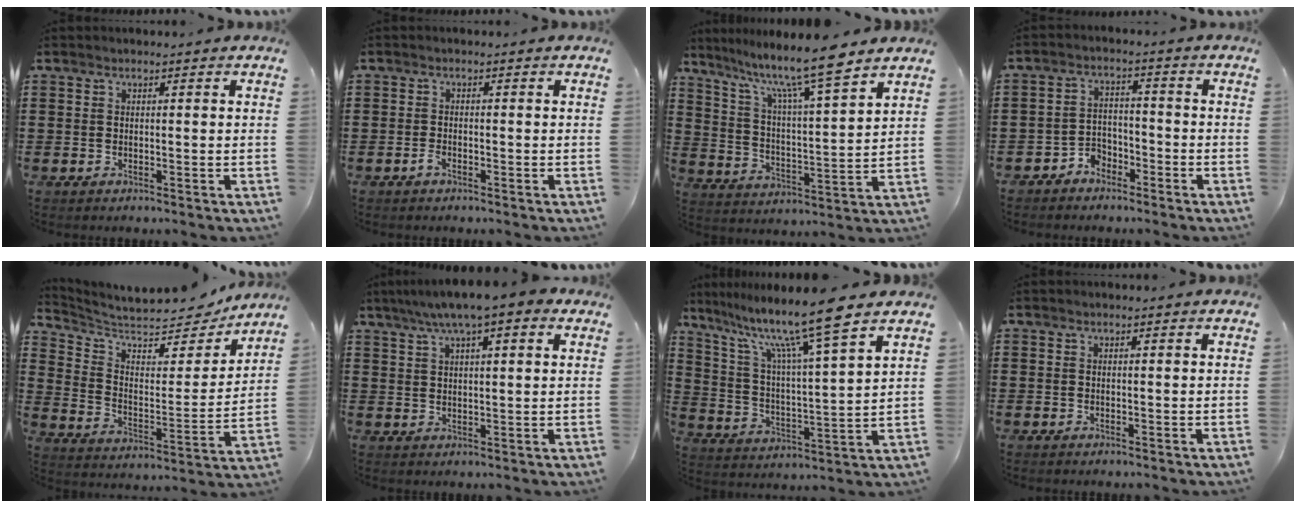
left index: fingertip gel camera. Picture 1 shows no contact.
{"total": 1.4, "force": [-0.9, 0.5, 1.0], "torque": [-0.029, -0.006, -0.018]}
{"total": 10.9, "force": [8.9, 0.3, 6.2], "torque": [-0.140, -0.050, 0.148]}
{"total": 3.5, "force": [-3.1, 1.5, 0.3], "torque": [-0.015, 0.006, -0.066]}
{"total": 7.5, "force": [6.7, 1.9, 2.9], "torque": [-0.080, -0.049, 0.112]}
{"total": 6.4, "force": [4.1, 1.0, 4.7], "torque": [-0.100, 0.001, 0.071]}
{"total": 12.2, "force": [9.4, -0.3, 7.8], "torque": [-0.174, -0.054, 0.149]}
{"total": 0.0}